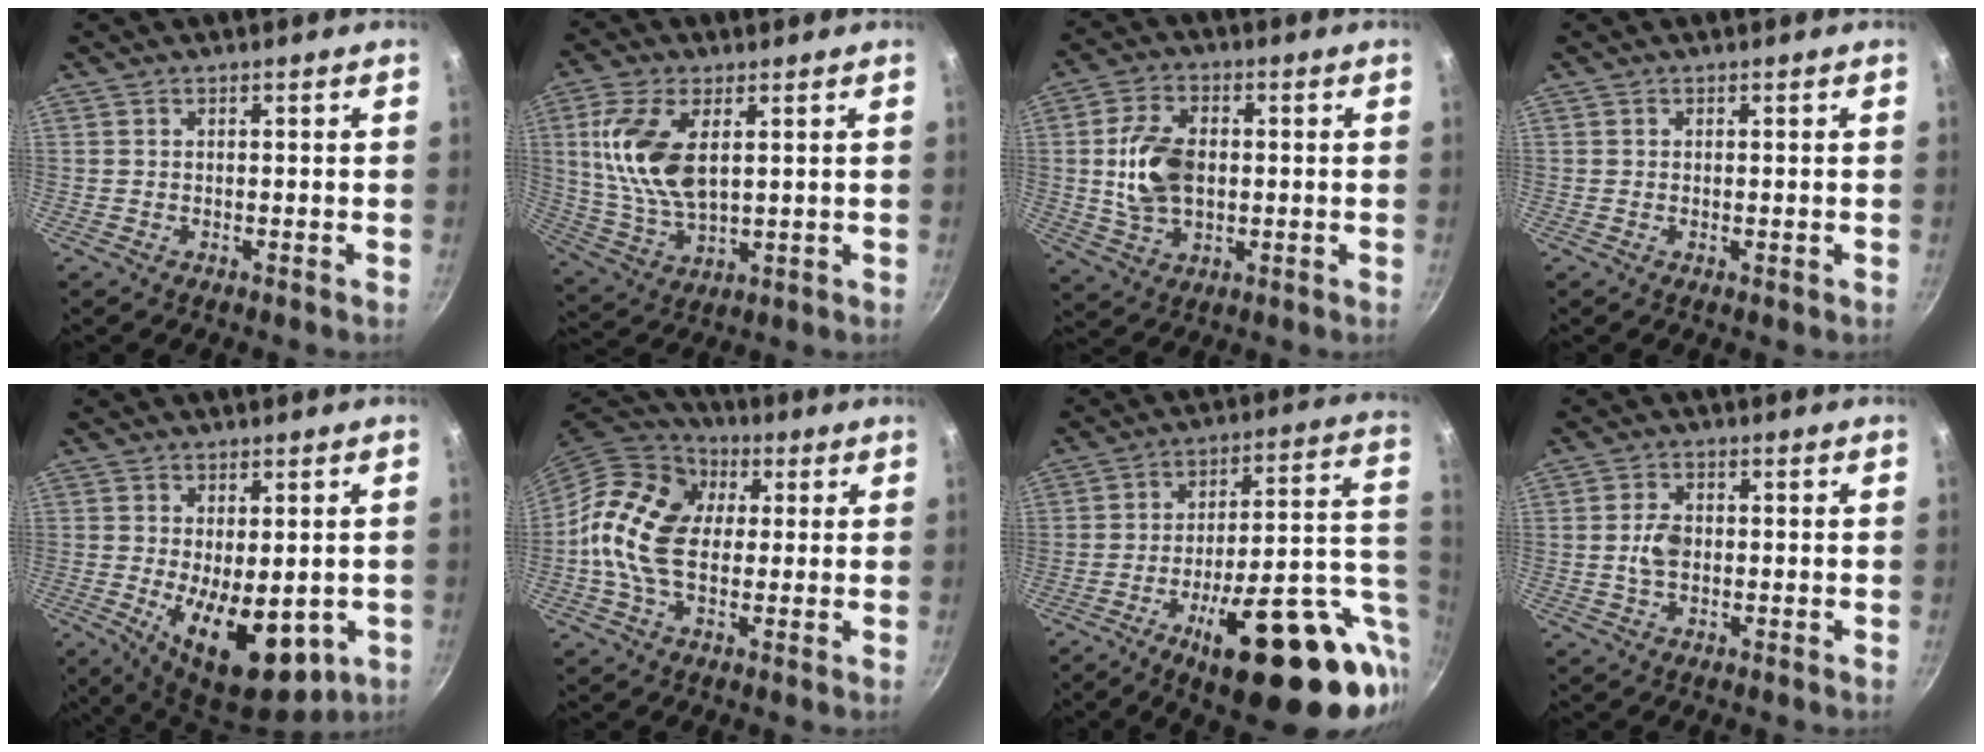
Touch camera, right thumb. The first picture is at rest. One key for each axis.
{"total": 13.7, "fx": 3.3, "fy": 7.1, "fz": 11.3, "tx": -0.221, "ty": -0.011, "tz": 0.071}
{"total": 11.5, "fx": 0.4, "fy": 7.5, "fz": 8.8, "tx": -0.153, "ty": 0.008, "tz": 0.006}
{"total": 0.6, "fx": -0.1, "fy": 0.2, "fz": 0.5, "tx": -0.009, "ty": -0.001, "tz": -0.001}
{"total": 15.2, "fx": -3.0, "fy": 7.6, "fz": 12.8, "tx": -0.169, "ty": -0.023, "tz": -0.024}
{"total": 16.6, "fx": 1.5, "fy": 11.3, "fz": 12.0, "tx": -0.193, "ty": 0.017, "tz": 0.004}
{"total": 27.1, "fx": -7.3, "fy": 10.0, "fz": 24.1, "tx": -0.294, "ty": 0.017, "tz": -0.090}
{"total": 4.1, "fx": -0.2, "fy": 2.7, "fz": 3.1, "tx": -0.053, "ty": 0.007, "tz": -0.008}